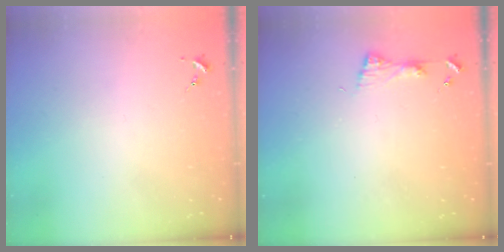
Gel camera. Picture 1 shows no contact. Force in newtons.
{"total": 5.6, "press": 5.5, "slide": 0.7}